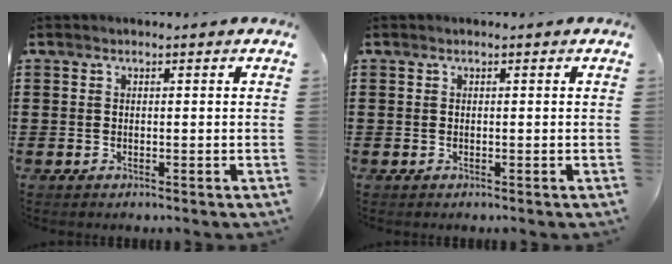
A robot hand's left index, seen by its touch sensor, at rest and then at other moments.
{"total": 0.0}